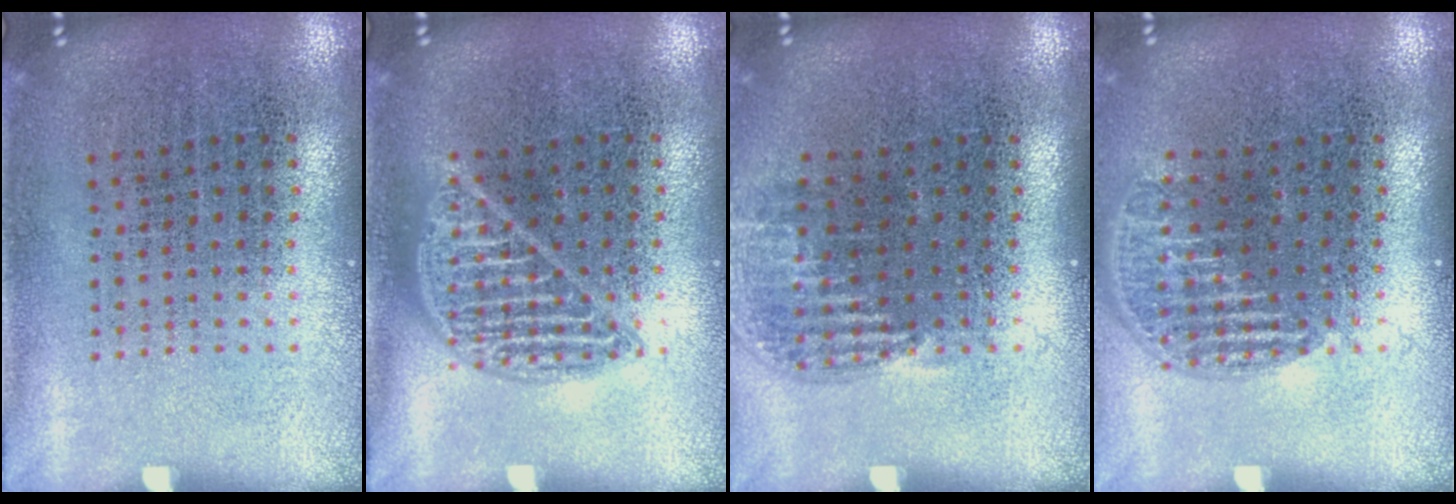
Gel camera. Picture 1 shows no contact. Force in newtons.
{"total": 1.1, "press": 1.0, "slide": 0.2}
{"total": 1.1, "press": 1.0, "slide": 0.4}
{"total": 1.2, "press": 1.0, "slide": 0.5}